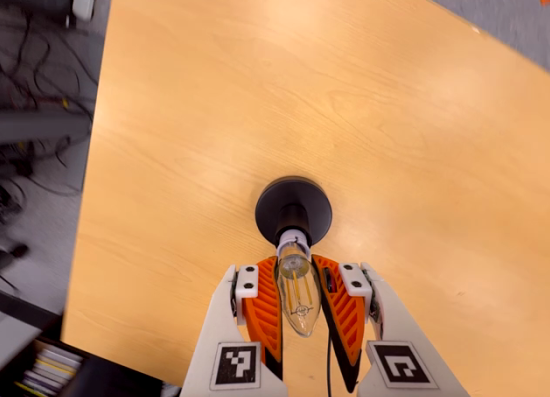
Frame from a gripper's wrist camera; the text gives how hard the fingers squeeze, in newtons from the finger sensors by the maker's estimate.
{"total": 19.2, "left": 18.5, "right": 19.9}